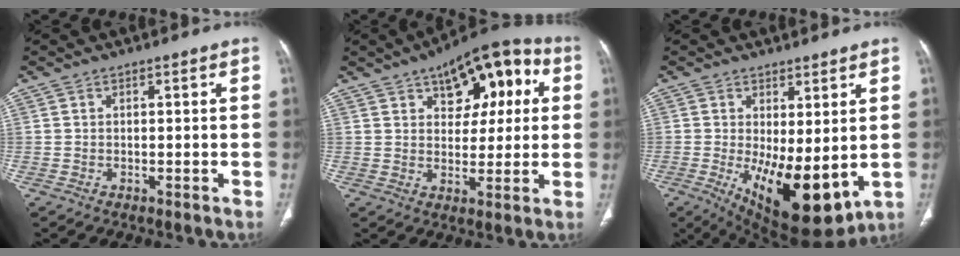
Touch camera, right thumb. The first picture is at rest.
{"total": 16.6, "force": [6.2, 8.9, 12.6], "torque": [-0.120, 0.011, 0.086]}
{"total": 14.7, "force": [-1.8, 6.1, 13.2], "torque": [-0.200, -0.033, -0.006]}